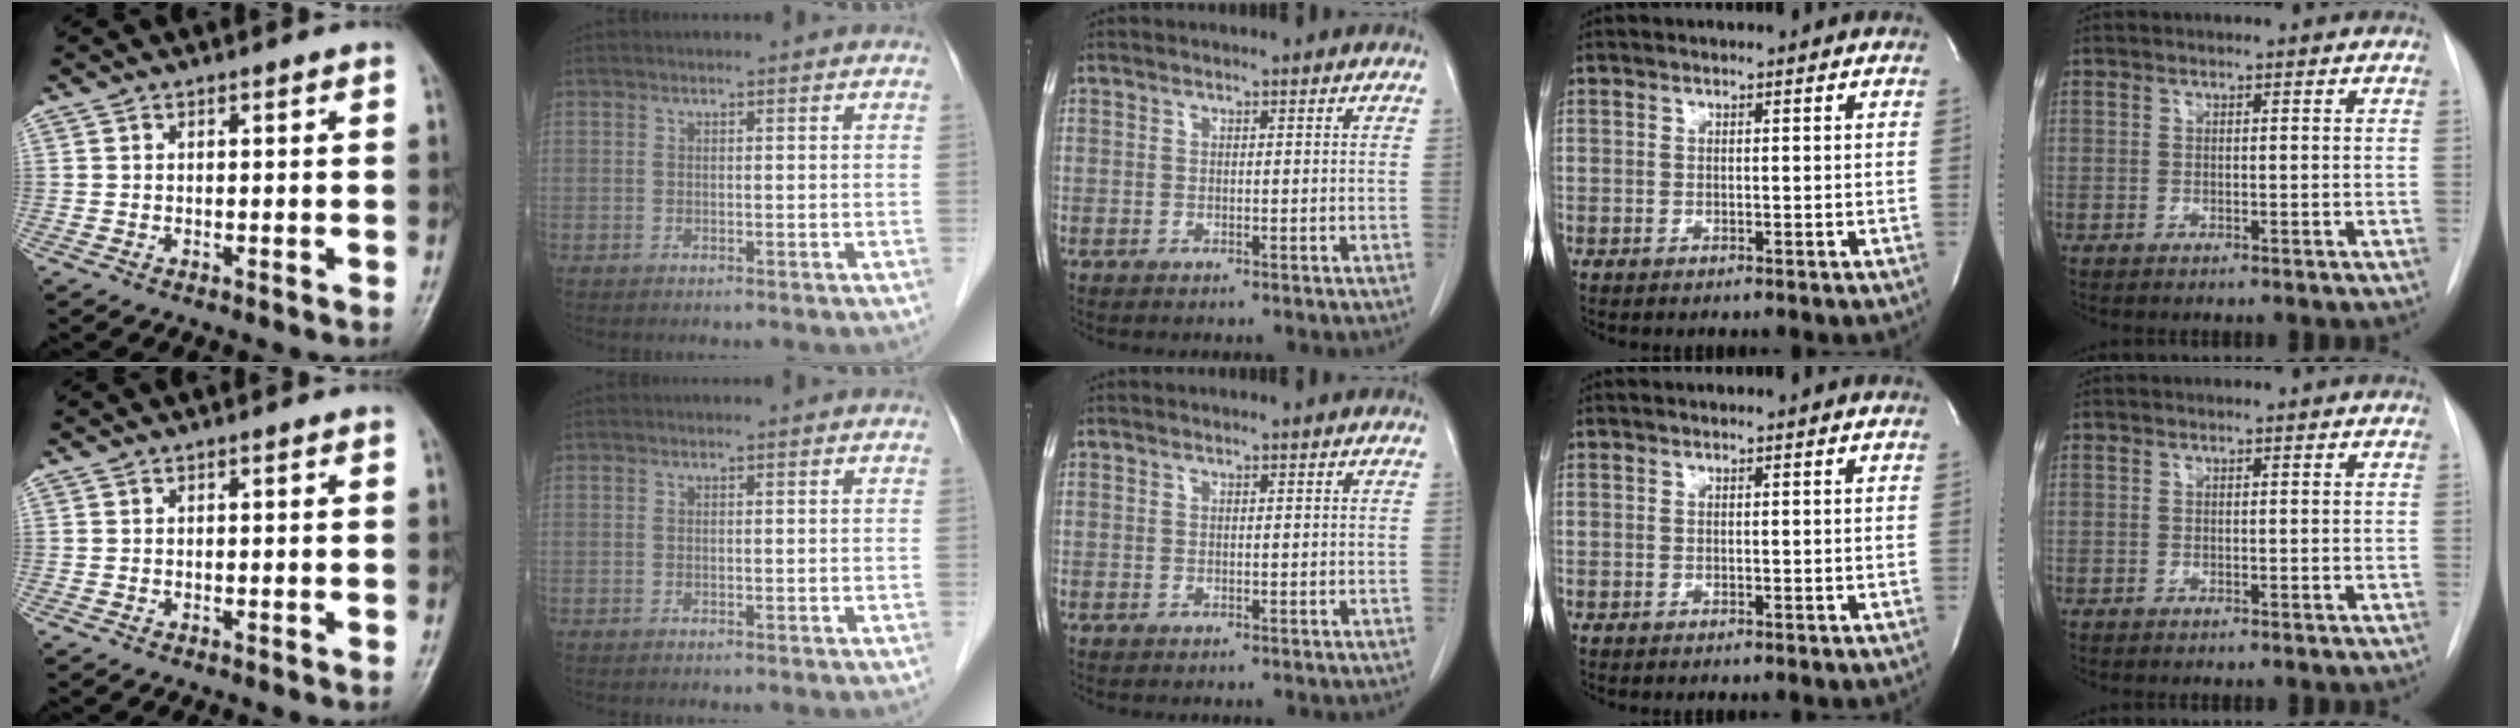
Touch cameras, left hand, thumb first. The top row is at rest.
{}